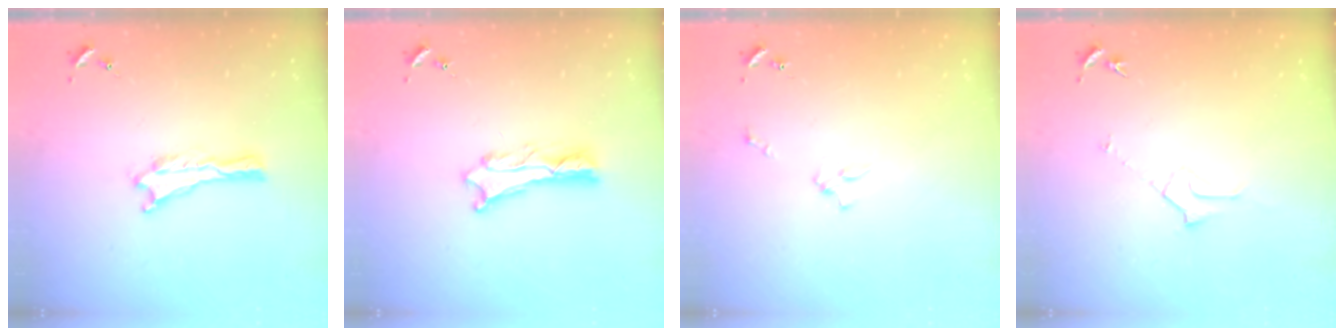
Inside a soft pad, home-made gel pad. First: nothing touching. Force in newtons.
{"total": 2.0, "press": 2.0, "slide": 0.2}
{"total": 2.3, "press": 2.2, "slide": 0.3}
{"total": 2.3, "press": 2.3, "slide": 0.2}